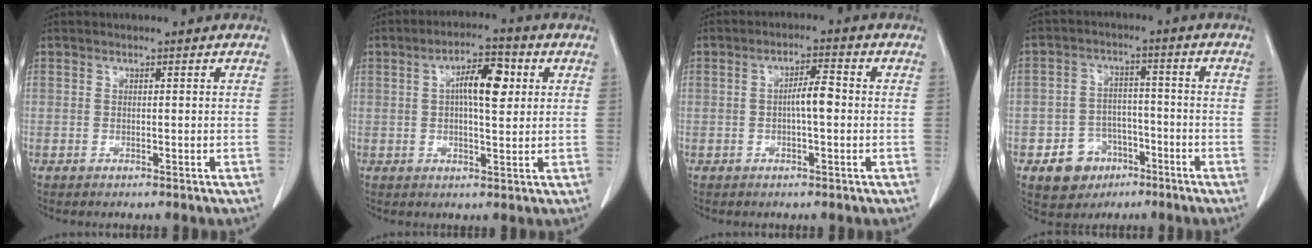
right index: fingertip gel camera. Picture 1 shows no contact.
{"total": 7.3, "force": [1.7, 2.3, 6.8], "torque": [-0.115, 0.015, 0.025]}
{"total": 3.8, "force": [-0.3, 0.7, 3.8], "torque": [-0.065, 0.009, -0.006]}
{"total": 7.3, "force": [-3.9, 5.8, 2.3], "torque": [-0.042, 0.013, -0.053]}